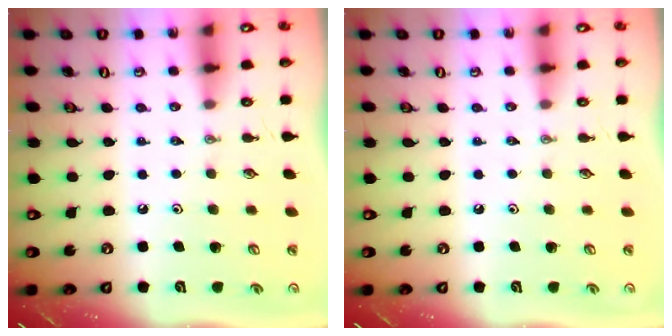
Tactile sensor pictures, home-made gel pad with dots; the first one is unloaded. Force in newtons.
{"total": 0.0}